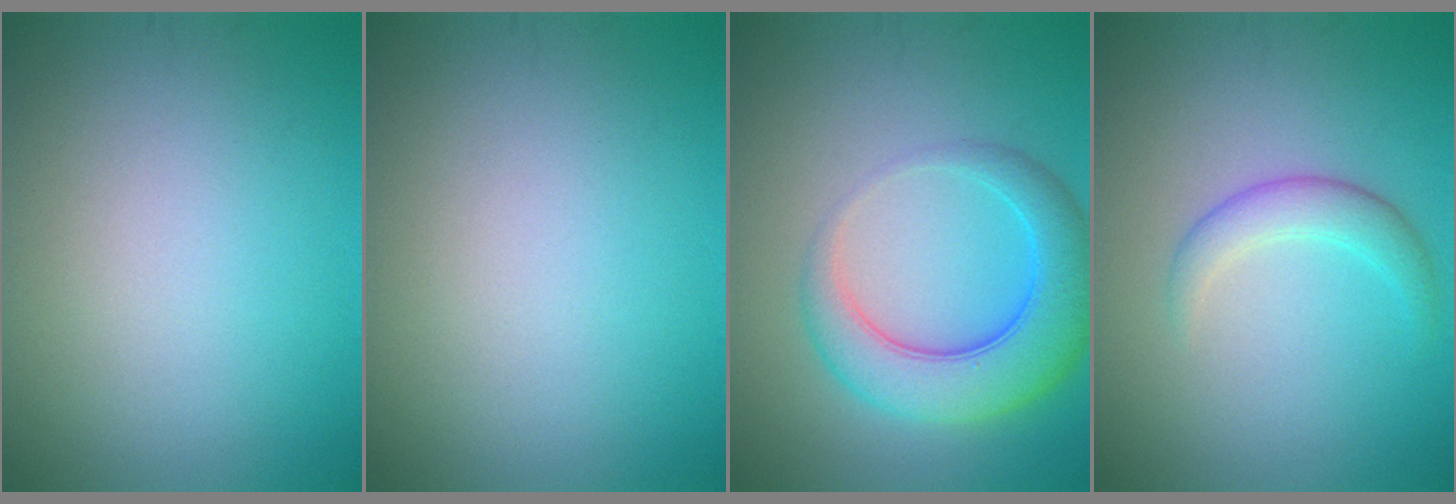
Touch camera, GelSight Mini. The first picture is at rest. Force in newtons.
{"total": 0.0}
{"total": 6.6, "press": 6.5, "slide": 0.4}
{"total": 2.5, "press": 2.5, "slide": 0.1}